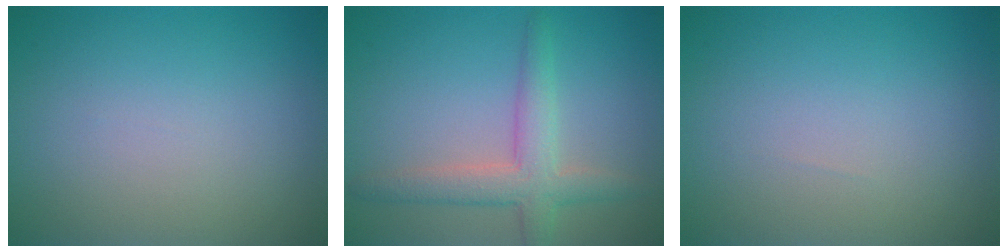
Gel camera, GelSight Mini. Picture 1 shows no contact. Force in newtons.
{"total": 3.9, "press": 3.9, "slide": 0.2}
{"total": 0.0}